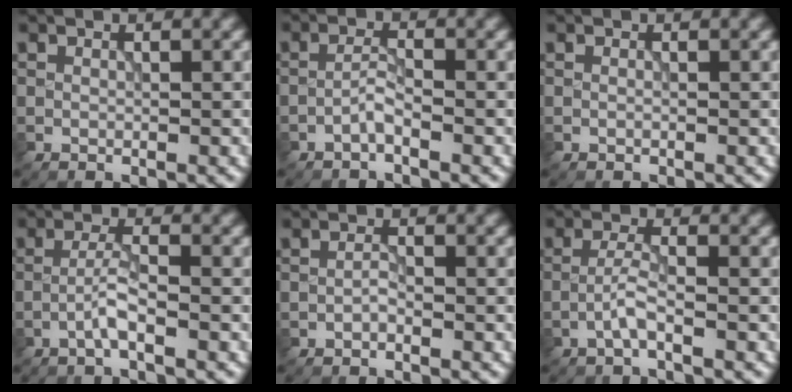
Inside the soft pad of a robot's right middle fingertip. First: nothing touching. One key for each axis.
{"total": 1.5, "fx": -1.1, "fy": 0.1, "fz": 1.0, "tx": -0.019, "ty": 0.007, "tz": -0.025}
{"total": 0.0}
{"total": 2.1, "fx": -1.1, "fy": 0.1, "fz": 1.8, "tx": -0.036, "ty": 0.010, "tz": -0.027}
{"total": 0.8, "fx": -0.5, "fy": 0.2, "fz": 0.6, "tx": -0.012, "ty": 0.002, "tz": -0.011}
{"total": 2.0, "fx": -1.1, "fy": 0.2, "fz": 1.7, "tx": -0.035, "ty": 0.009, "tz": -0.028}